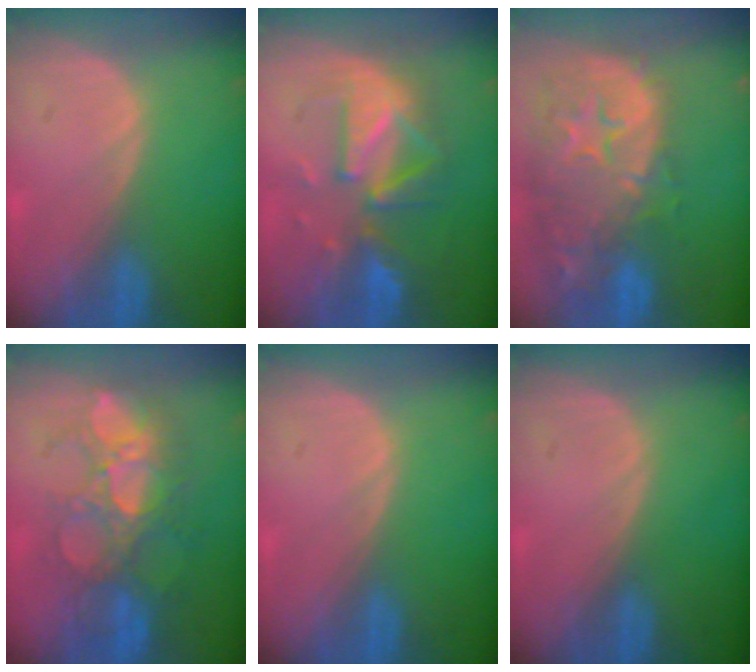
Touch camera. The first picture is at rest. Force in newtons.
{"total": 9.1, "press": 8.8, "slide": 2.1}
{"total": 14.9, "press": 12.0, "slide": 8.9}
{"total": 10.1, "press": 9.2, "slide": 4.0}
{"total": 0.0}
{"total": 0.0}